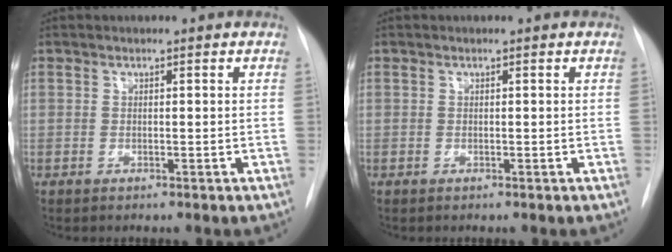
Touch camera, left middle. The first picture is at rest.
{"total": 0.0}